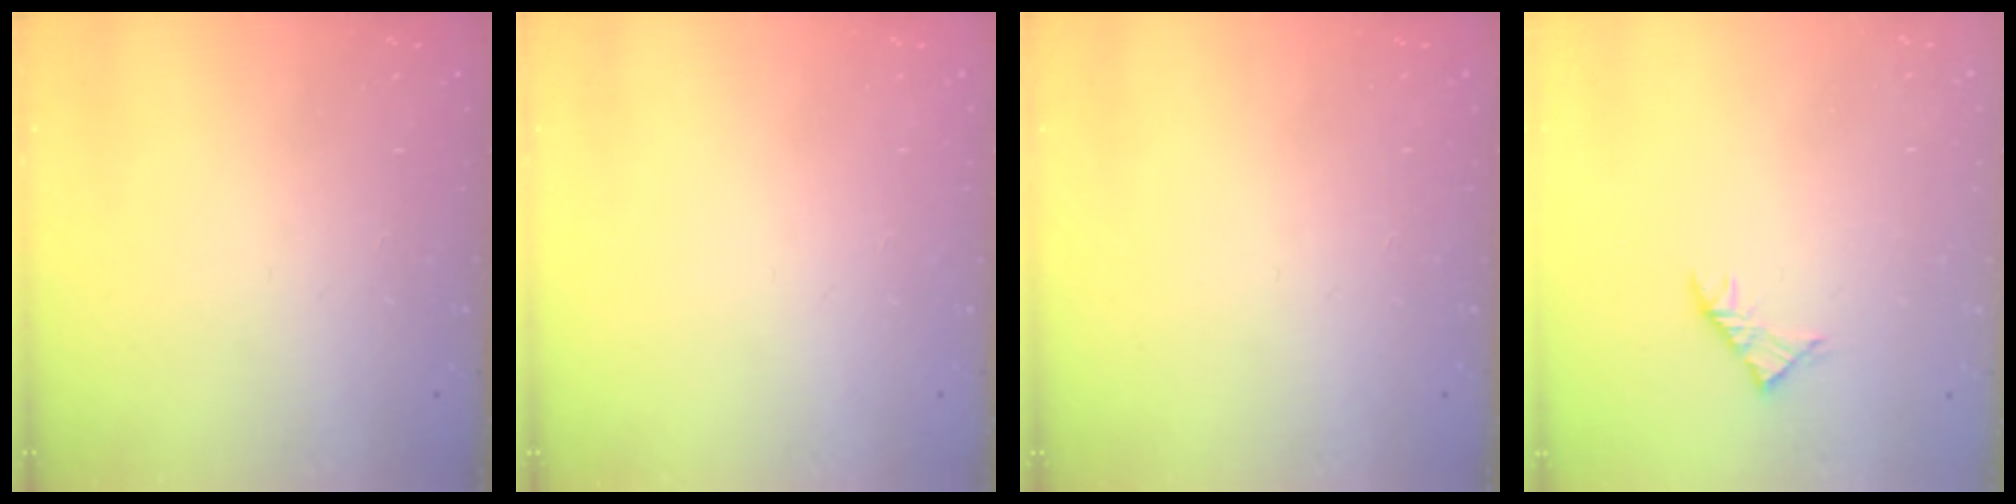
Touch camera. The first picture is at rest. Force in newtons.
{"total": 0.0}
{"total": 0.0}
{"total": 2.9, "press": 2.8, "slide": 0.8}